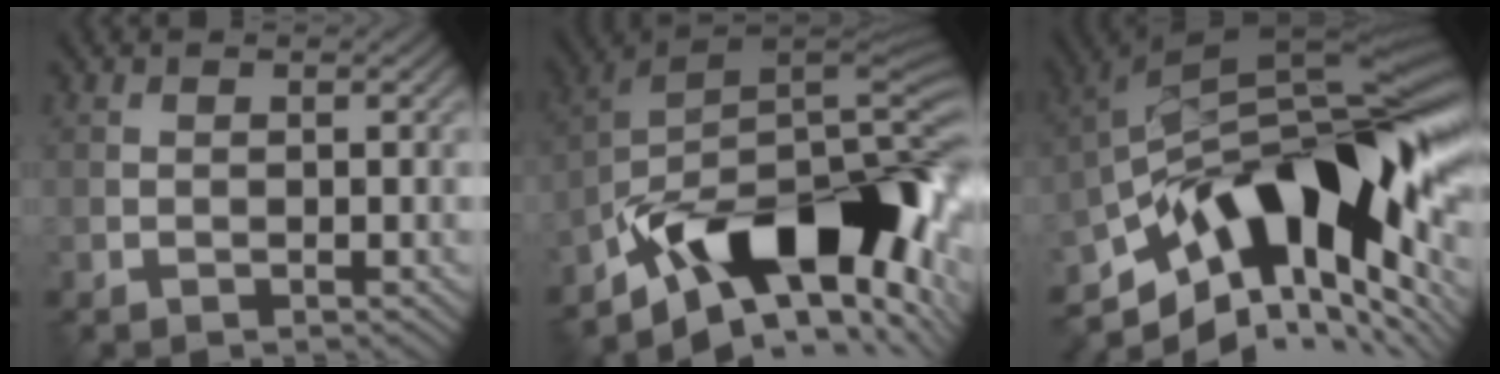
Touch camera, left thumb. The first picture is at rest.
{"total": 16.6, "force": [-8.2, 7.2, 12.4], "torque": [-0.193, 0.006, -0.150]}
{"total": 17.3, "force": [-5.5, 8.0, 14.4], "torque": [-0.227, 0.018, -0.114]}